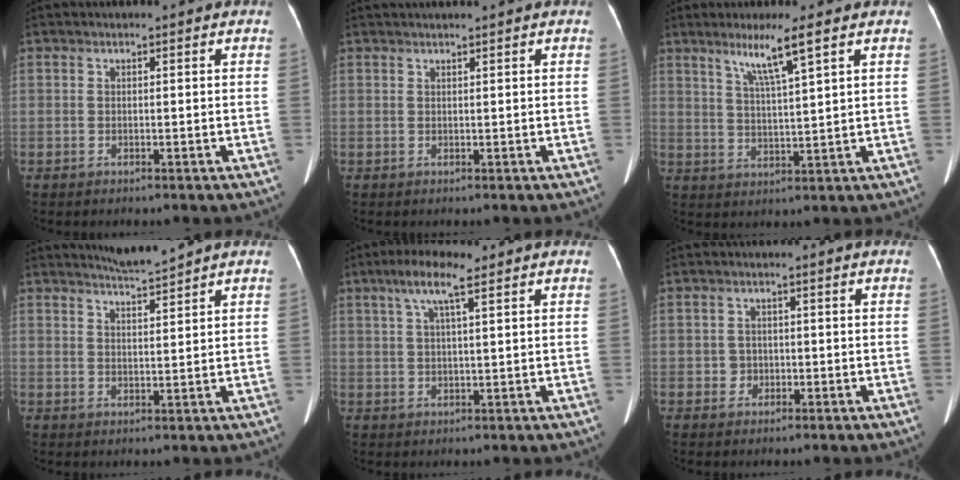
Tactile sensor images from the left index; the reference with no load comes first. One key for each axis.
{"total": 4.1, "fx": 3.7, "fy": -0.2, "fz": 1.7, "tx": -0.018, "ty": 0.030, "tz": 0.052}
{"total": 6.3, "fx": 3.8, "fy": -0.8, "fz": 4.9, "tx": -0.095, "ty": -0.007, "tz": 0.074}
{"total": 3.7, "fx": 3.5, "fy": -0.9, "fz": 0.7, "tx": -0.016, "ty": -0.008, "tz": 0.065}
{"total": 6.1, "fx": 3.5, "fy": 0.6, "fz": 4.9, "tx": -0.100, "ty": 0.013, "tz": 0.065}
{"total": 1.7, "fx": -0.4, "fy": 1.7, "fz": 0.2, "tx": 0.001, "ty": 0.005, "tz": -0.006}